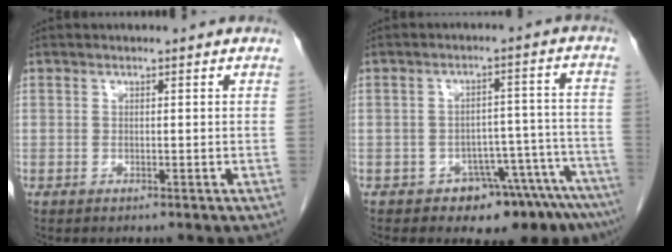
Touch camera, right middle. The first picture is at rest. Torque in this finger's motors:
{"motor_torque": [0.18, -0.17, 0.03, 0.02]}